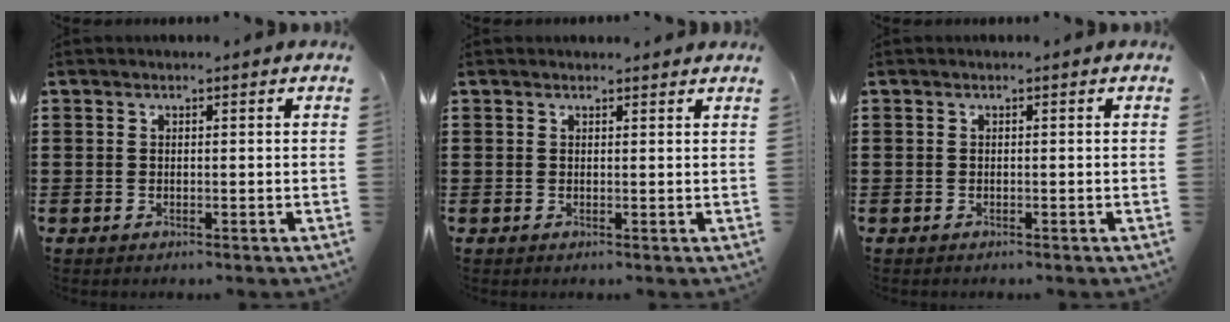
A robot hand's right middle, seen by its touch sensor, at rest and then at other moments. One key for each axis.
{"total": 0.7, "fx": 0.7, "fy": 0.2, "fz": 0.1, "tx": 0.004, "ty": -0.003, "tz": 0.010}
{"total": 0.0}